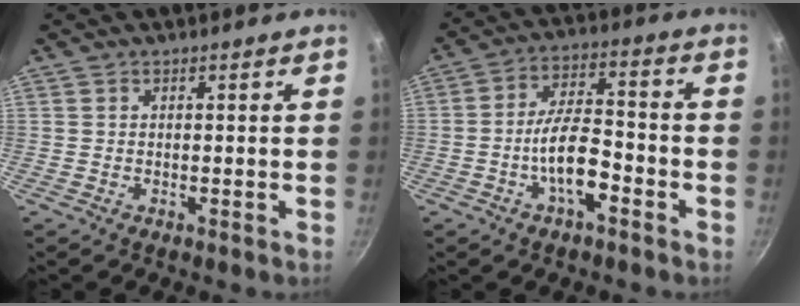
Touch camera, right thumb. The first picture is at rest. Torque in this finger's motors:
{"motor_torque": [2.87, 2.14, 1.65, -1.12, 0.67]}